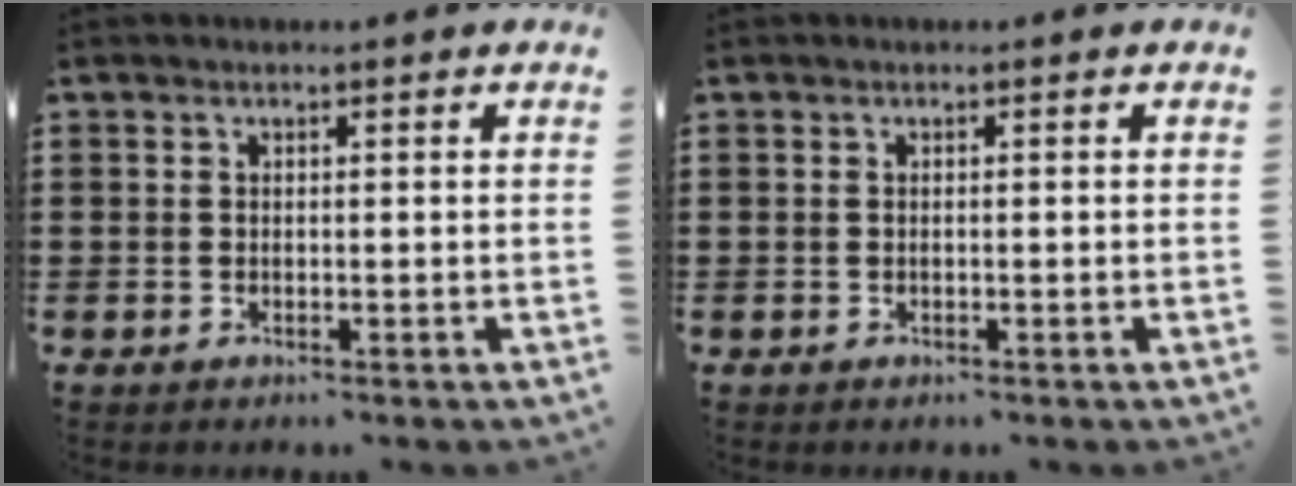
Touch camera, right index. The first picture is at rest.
{"total": 0.0}